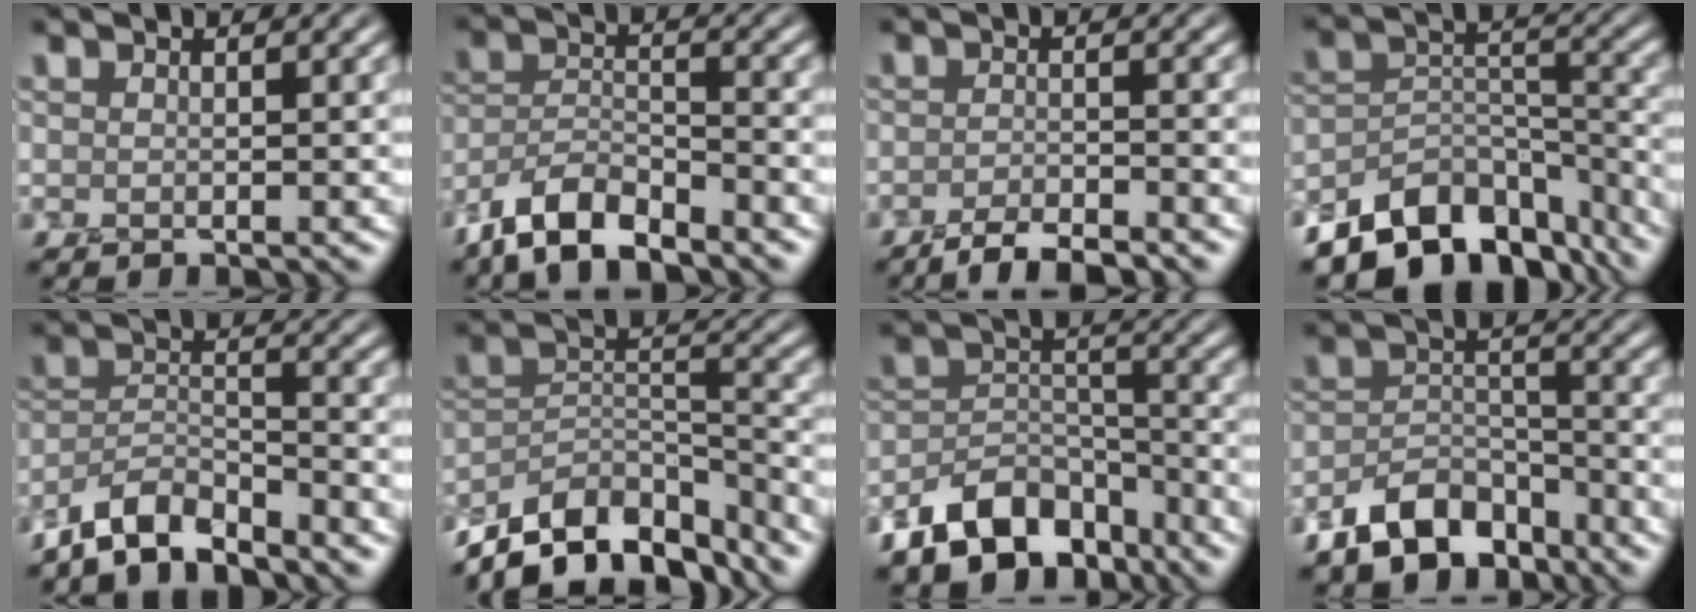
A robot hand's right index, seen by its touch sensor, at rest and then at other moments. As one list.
[{"total": 6.3, "force": [-5.1, 2.2, 3.1], "torque": [-0.053, -0.001, -0.103]}, {"total": 3.2, "force": [-2.7, 0.5, 1.7], "torque": [-0.025, 0.003, -0.054]}, {"total": 10.2, "force": [-7.8, 5.0, 4.2], "torque": [-0.066, 0.004, -0.134]}, {"total": 5.5, "force": [-4.9, 1.7, 2.1], "torque": [-0.033, 0.001, -0.096]}, {"total": 11.0, "force": [-8.7, 4.8, 4.6], "torque": [-0.075, 0.017, -0.153]}, {"total": 9.1, "force": [-6.4, 5.1, 3.9], "torque": [-0.061, 0.004, -0.122]}, {"total": 7.1, "force": [-5.3, 3.7, 3.0], "torque": [-0.042, -0.005, -0.103]}]